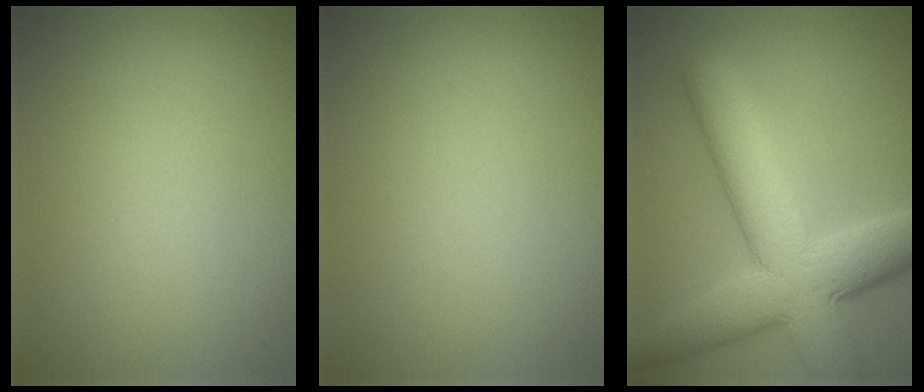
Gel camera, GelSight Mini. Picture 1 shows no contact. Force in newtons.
{"total": 0.0}
{"total": 10.0, "press": 10.0, "slide": 0.7}